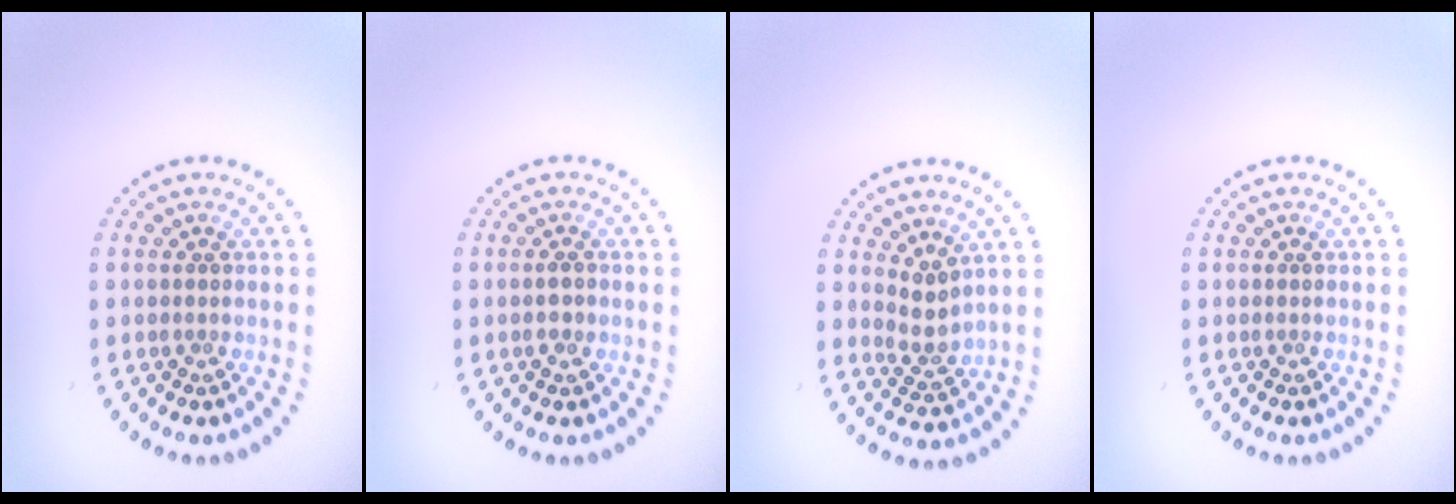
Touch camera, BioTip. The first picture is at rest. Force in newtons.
{"total": 1.1, "press": 1.0, "slide": 0.5}
{"total": 2.2, "press": 1.7, "slide": 1.4}
{"total": 0.0}